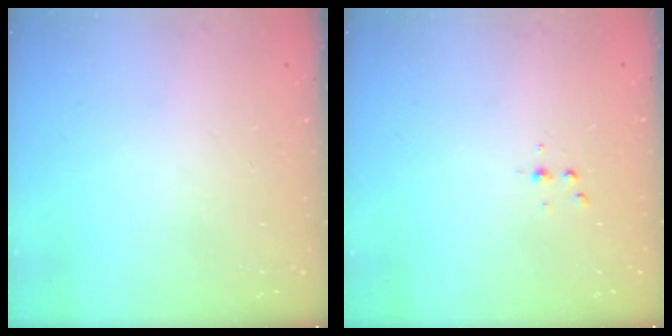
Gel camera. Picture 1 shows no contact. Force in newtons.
{"total": 2.8, "press": 2.8, "slide": 0.4}